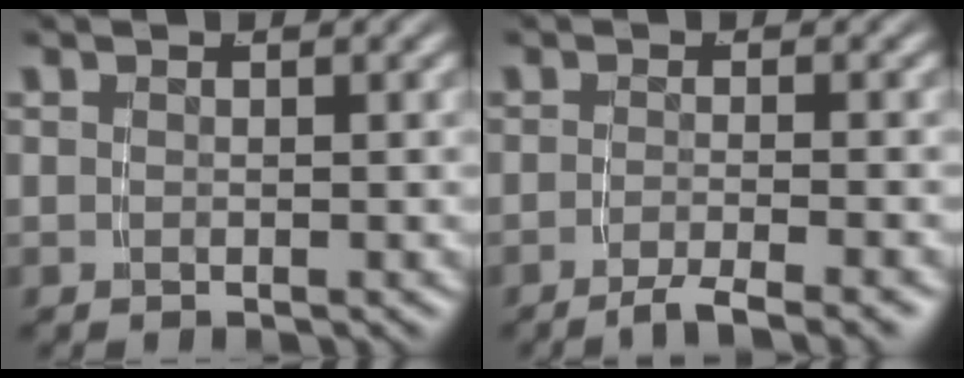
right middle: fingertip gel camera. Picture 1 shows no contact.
{"total": 4.3, "force": [-3.6, 0.4, 2.2], "torque": [-0.032, -0.001, -0.060]}